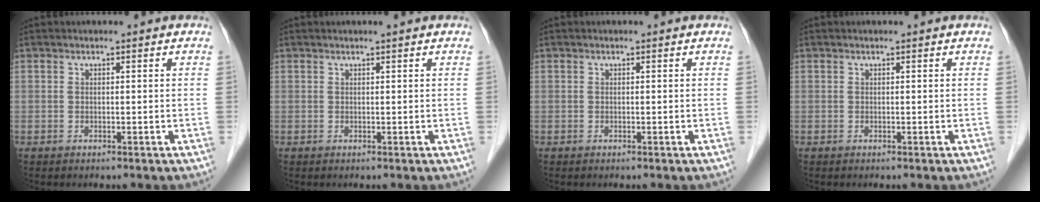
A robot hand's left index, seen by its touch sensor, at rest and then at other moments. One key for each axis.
{"total": 0.6, "fx": 0.5, "fy": -0.1, "fz": 0.3, "tx": -0.010, "ty": -0.001, "tz": 0.011}
{"total": 0.0}
{"total": 0.0}